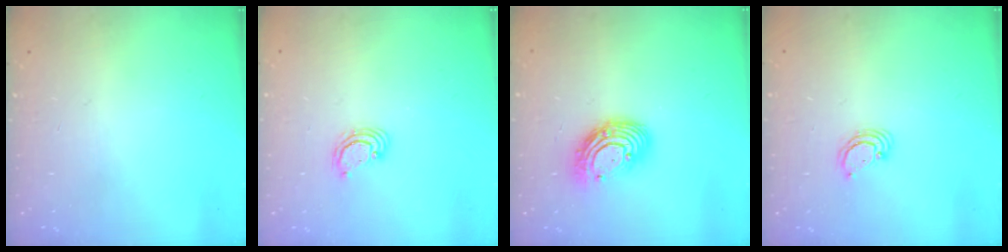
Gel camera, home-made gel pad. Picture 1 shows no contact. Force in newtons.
{"total": 3.5, "press": 3.5, "slide": 0.3}
{"total": 12.1, "press": 12.0, "slide": 1.1}
{"total": 2.7, "press": 2.7, "slide": 0.2}